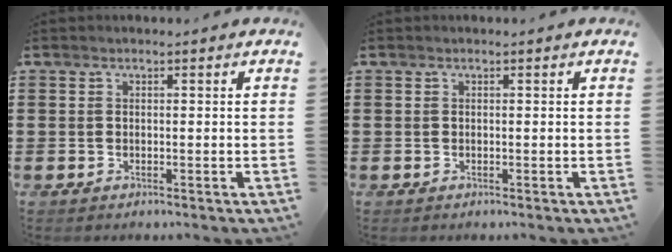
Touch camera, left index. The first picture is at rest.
{"total": 0.0}